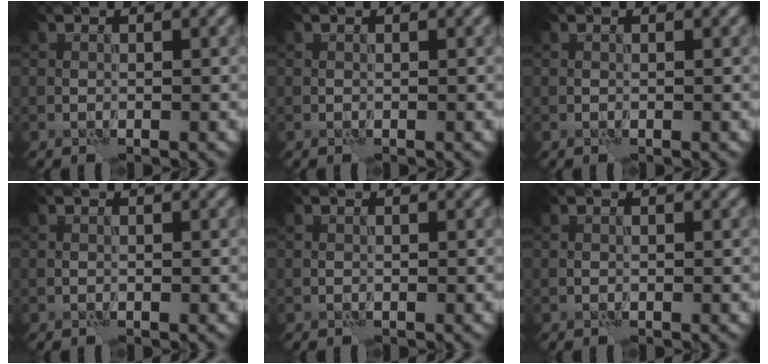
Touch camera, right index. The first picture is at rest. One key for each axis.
{"total": 0.0}
{"total": 0.0}
{"total": 0.0}
{"total": 0.0}
{"total": 0.0}